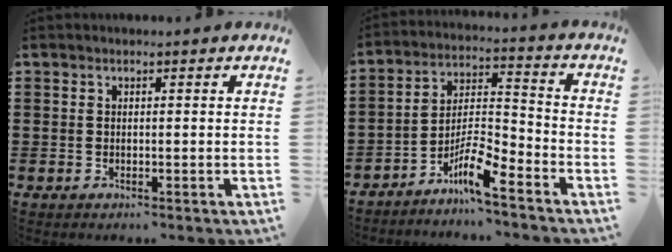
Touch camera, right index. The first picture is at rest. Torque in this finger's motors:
{"motor_torque": [0.40, -0.35, 0.39, 0.12]}